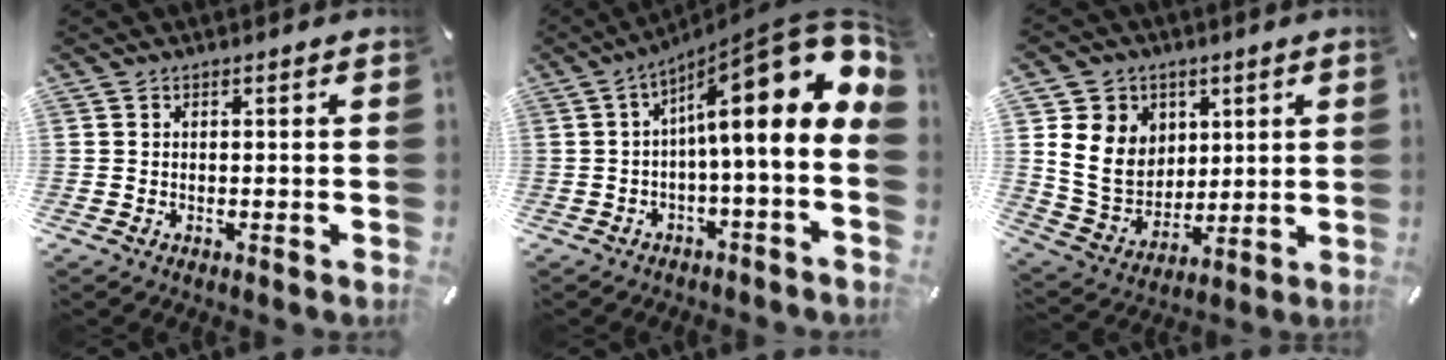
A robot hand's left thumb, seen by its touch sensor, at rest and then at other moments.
{"total": 17.6, "force": [4.8, 3.6, 16.5], "torque": [-0.241, -0.055, 0.069]}
{"total": 12.7, "force": [3.2, 11.4, 4.6], "torque": [-0.096, -0.014, 0.068]}